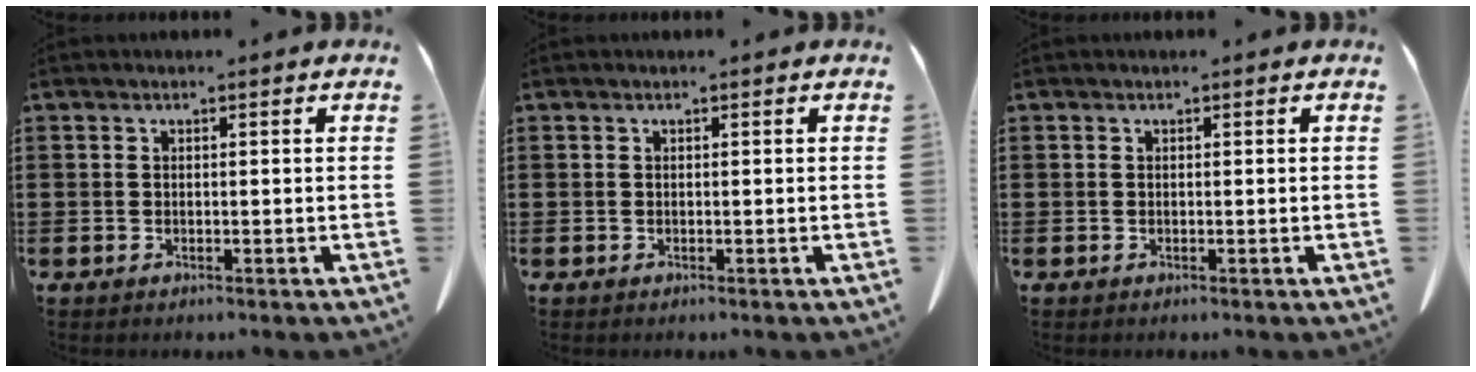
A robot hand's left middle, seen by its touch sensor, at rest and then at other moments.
{"total": 0.0}
{"total": 0.0}